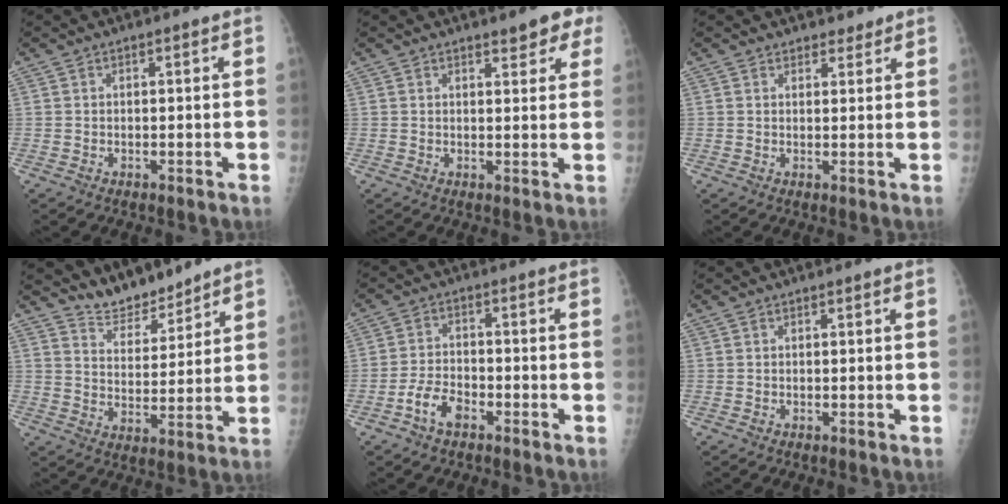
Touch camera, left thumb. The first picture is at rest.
{"total": 4.3, "force": [2.9, 1.7, 2.6], "torque": [-0.010, -0.012, 0.033]}
{"total": 2.0, "force": [1.7, 1.1, 0.0], "torque": [0.022, -0.010, 0.019]}
{"total": 7.3, "force": [6.9, 2.0, 1.0], "torque": [0.007, -0.054, 0.133]}
{"total": 5.0, "force": [-3.1, 2.7, 3.0], "torque": [-0.054, 0.023, -0.058]}
{"total": 0.0}